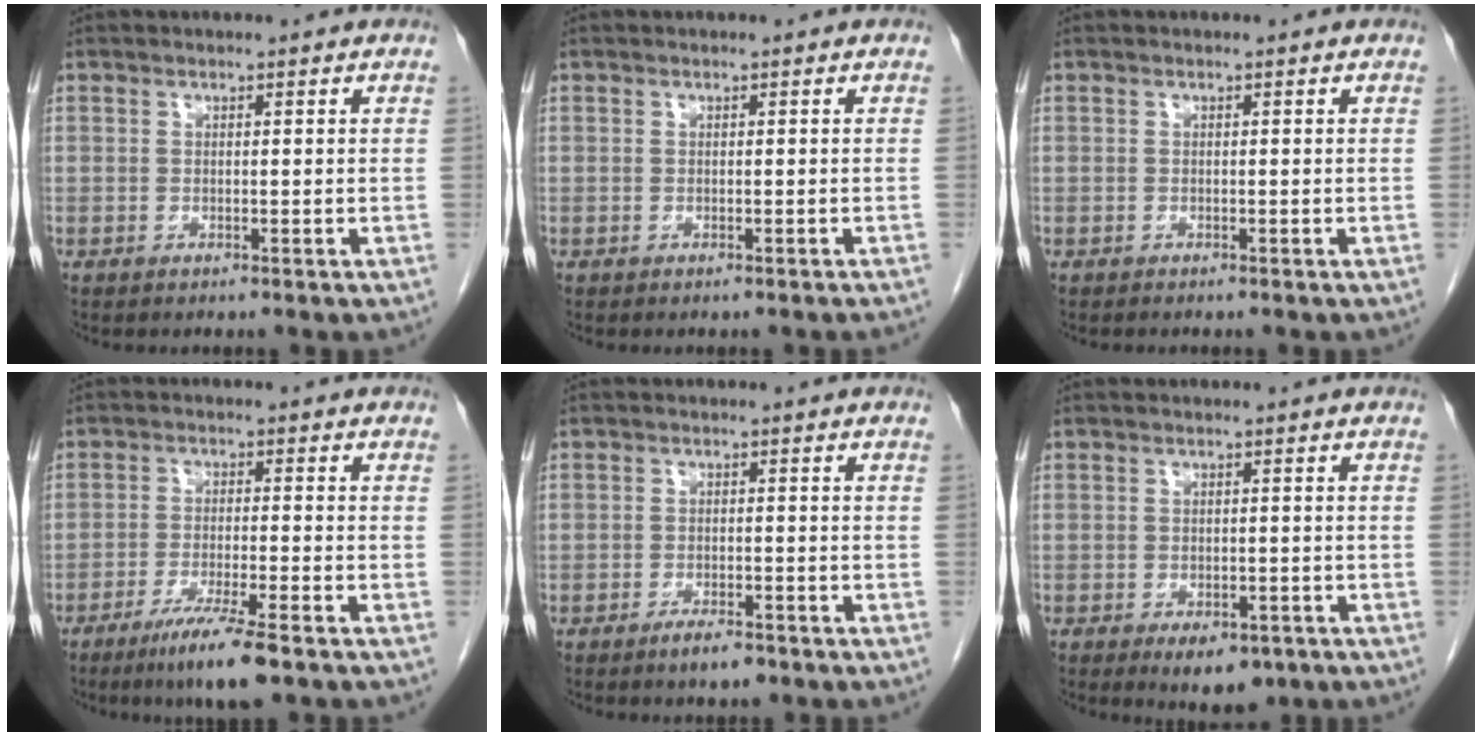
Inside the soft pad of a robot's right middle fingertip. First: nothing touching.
{"total": 0.8, "force": [-0.8, -0.1, 0.4], "torque": [-0.004, 0.002, -0.011]}
{"total": 0.0}
{"total": 7.7, "force": [-5.1, -0.2, 5.7], "torque": [-0.101, -0.021, -0.089]}
{"total": 3.1, "force": [-2.2, 0.9, 1.9], "torque": [-0.035, -0.001, -0.034]}
{"total": 5.6, "force": [-3.5, 2.8, 3.5], "torque": [-0.042, -0.002, -0.042]}